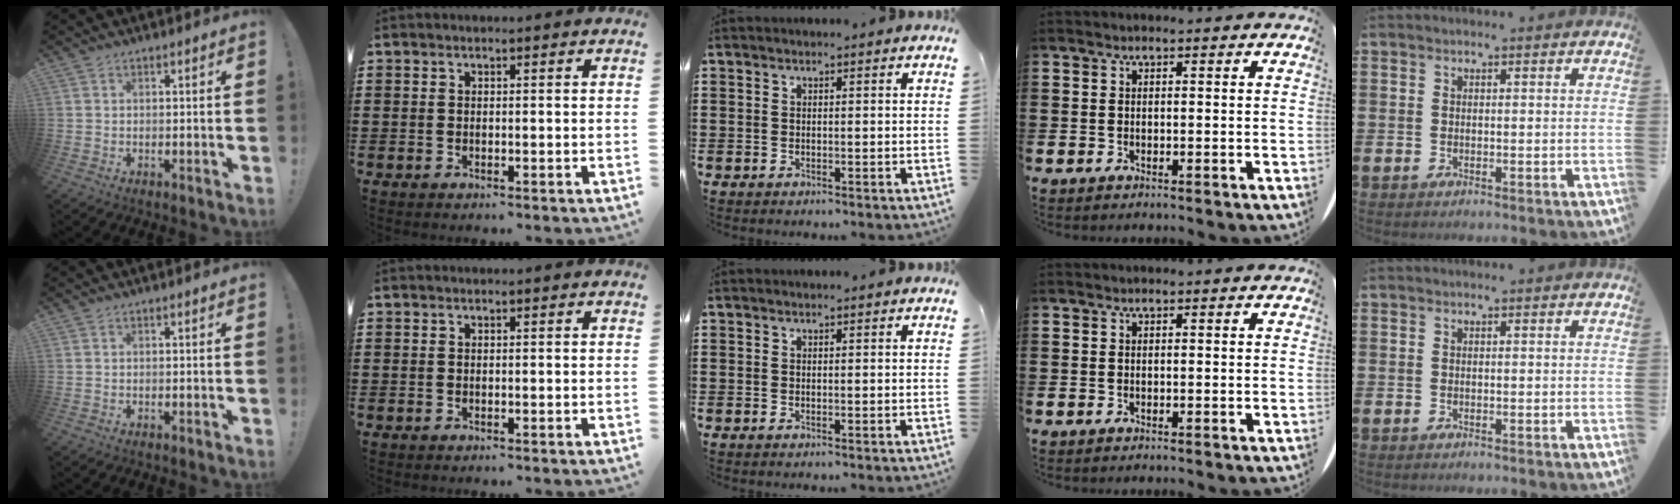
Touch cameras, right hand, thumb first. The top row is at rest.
{}